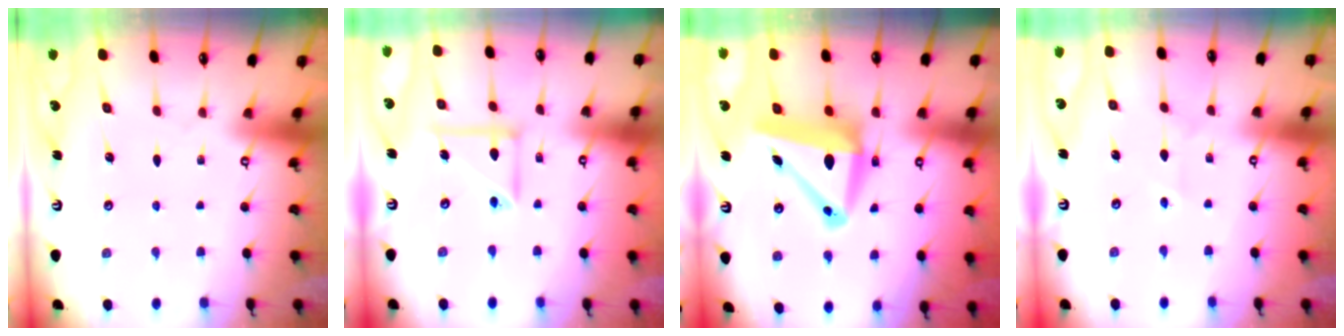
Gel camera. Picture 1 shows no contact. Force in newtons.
{"total": 9.8, "press": 9.7, "slide": 1.5}
{"total": 12.0, "press": 11.7, "slide": 2.5}
{"total": 2.0, "press": 1.9, "slide": 0.5}